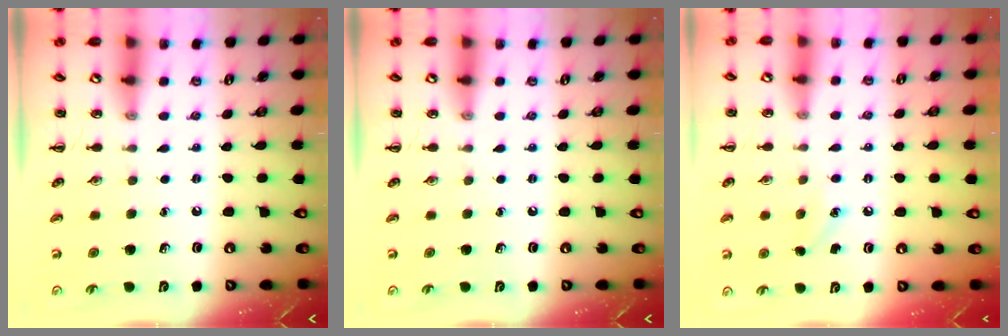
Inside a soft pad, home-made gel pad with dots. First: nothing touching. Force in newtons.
{"total": 0.0}
{"total": 6.9, "press": 6.6, "slide": 2.1}